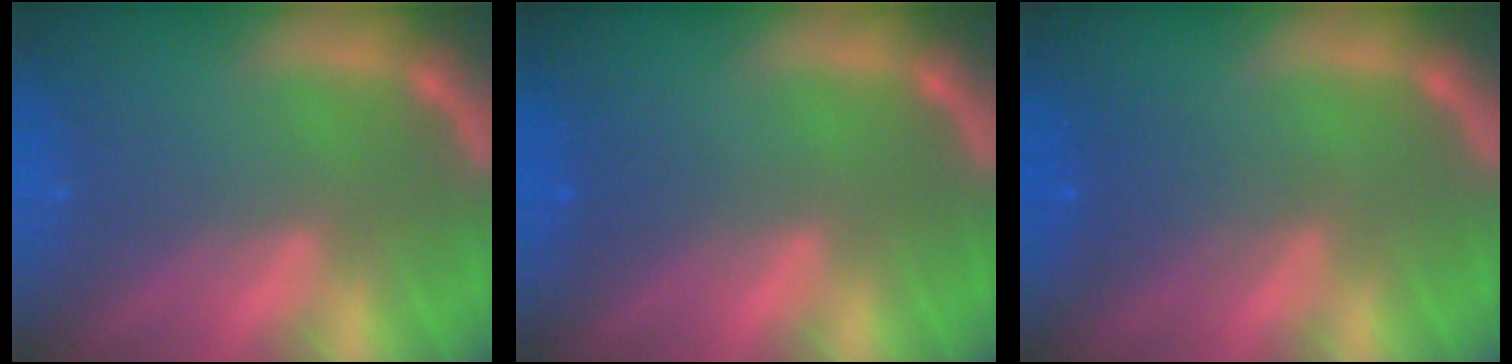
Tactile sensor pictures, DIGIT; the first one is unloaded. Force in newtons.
{"total": 1.0}
{"total": 2.5}